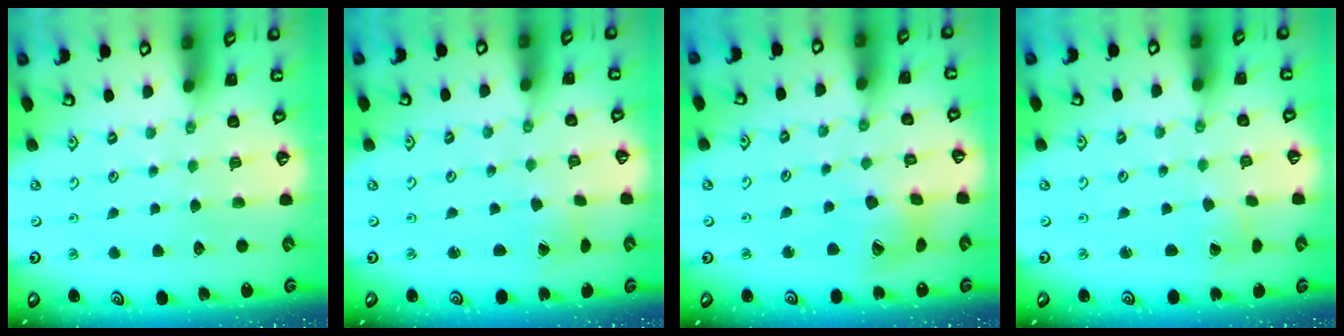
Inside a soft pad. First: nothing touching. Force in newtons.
{"total": 1.4, "press": 1.4, "slide": 0.1}
{"total": 13.0, "press": 12.9, "slide": 1.7}
{"total": 0.9, "press": 0.9, "slide": 0.1}